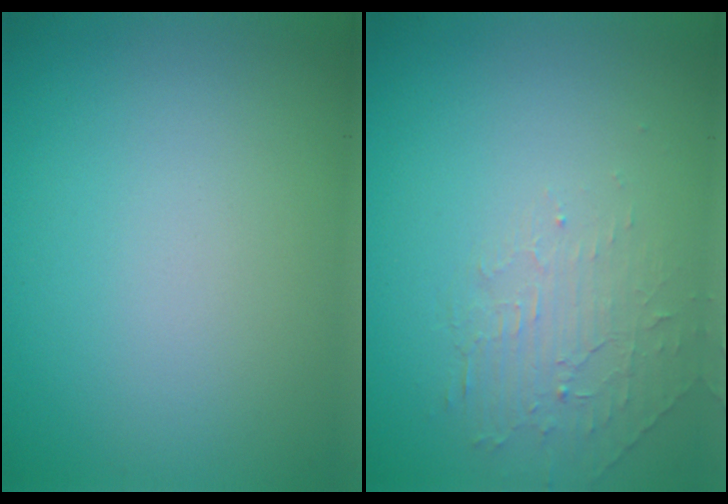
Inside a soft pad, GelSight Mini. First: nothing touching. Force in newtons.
{"total": 1.9, "press": 0.6, "slide": 1.8}